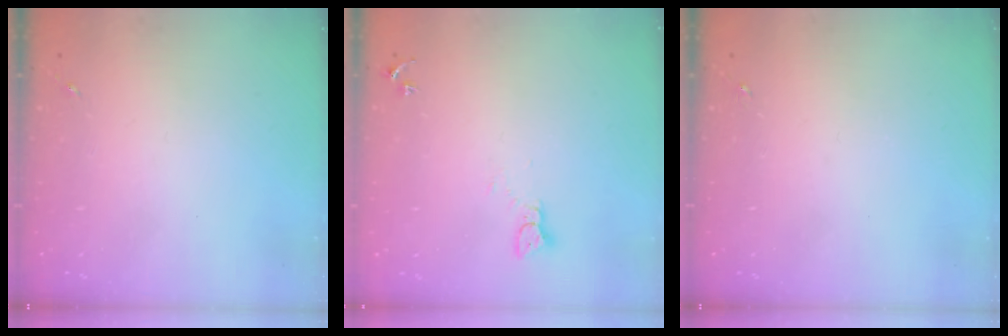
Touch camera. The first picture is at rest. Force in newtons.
{"total": 3.2, "press": 3.2, "slide": 0.1}
{"total": 0.0}